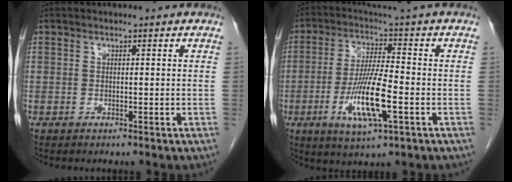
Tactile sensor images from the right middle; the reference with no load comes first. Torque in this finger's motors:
{"motor_torque": [1.97, -0.17, 0.38, 0.21]}